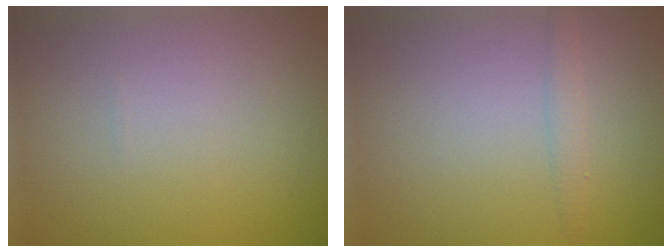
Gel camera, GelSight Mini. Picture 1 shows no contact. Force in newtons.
{"total": 1.3, "press": 1.3, "slide": 0.1}